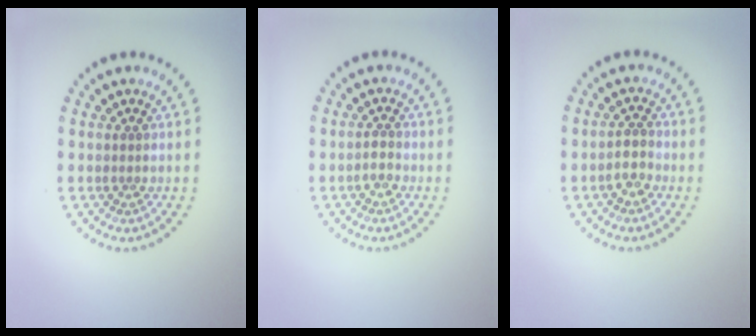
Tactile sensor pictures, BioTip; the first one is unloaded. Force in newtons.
{"total": 1.1, "press": 1.0, "slide": 0.6}
{"total": 1.7, "press": 1.5, "slide": 0.9}